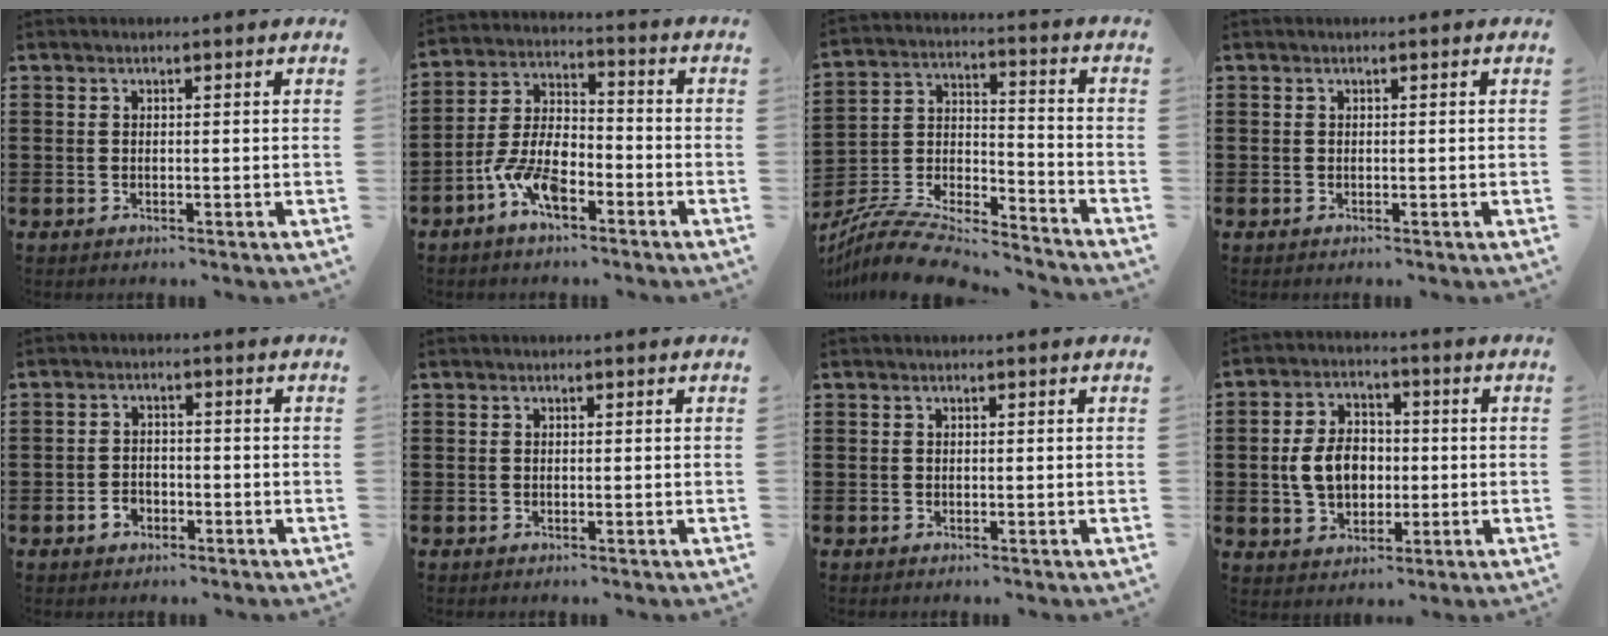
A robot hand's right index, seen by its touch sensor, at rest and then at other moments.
{"total": 8.1, "force": [-4.3, 3.7, 5.9], "torque": [-0.145, -0.001, -0.086]}
{"total": 8.9, "force": [-8.4, 1.5, 2.5], "torque": [-0.056, 0.007, -0.169]}
{"total": 0.0}
{"total": 2.5, "force": [-1.5, 1.8, 0.9], "torque": [-0.022, 0.002, -0.032]}
{"total": 0.0}
{"total": 0.0}
{"total": 7.5, "force": [-0.5, 5.5, 5.1], "torque": [-0.116, 0.005, -0.015]}